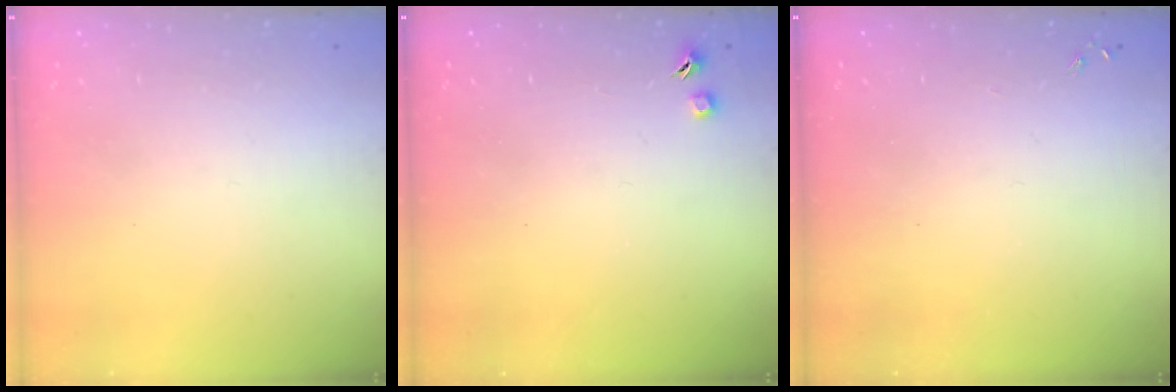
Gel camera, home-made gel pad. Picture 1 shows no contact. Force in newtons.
{"total": 3.0, "press": 2.9, "slide": 0.5}
{"total": 0.0}